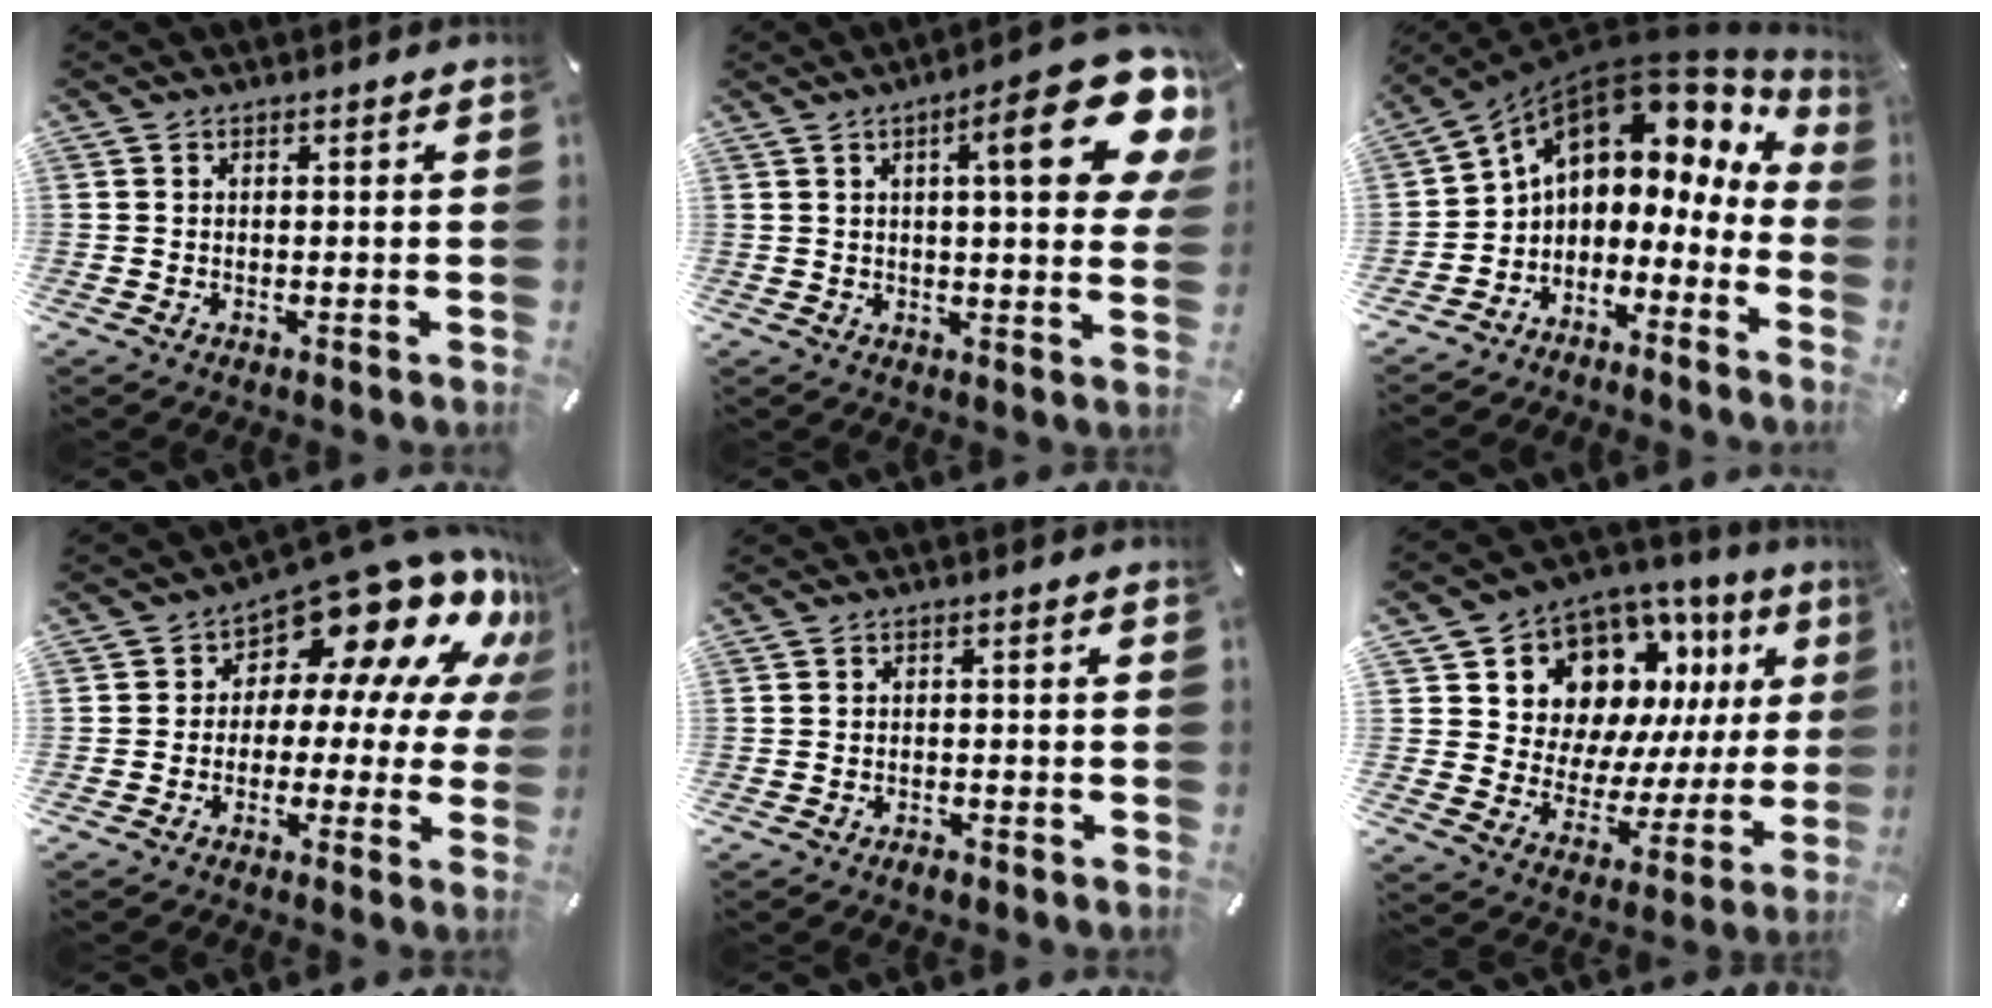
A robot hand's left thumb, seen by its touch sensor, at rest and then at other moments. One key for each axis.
{"total": 19.6, "fx": 7.5, "fy": 5.4, "fz": 17.3, "tx": -0.236, "ty": -0.039, "tz": 0.104}
{"total": 8.0, "fx": 4.0, "fy": 5.8, "fz": 3.9, "tx": -0.076, "ty": -0.042, "tz": 0.066}
{"total": 14.9, "fx": 10.1, "fy": 7.2, "fz": 8.2, "tx": -0.122, "ty": -0.093, "tz": 0.169}
{"total": 1.8, "fx": -1.4, "fy": 0.8, "fz": 0.6, "tx": -0.015, "ty": 0.006, "tz": -0.029}
{"total": 13.3, "fx": 8.2, "fy": 9.5, "fz": 4.6, "tx": -0.072, "ty": -0.084, "tz": 0.151}